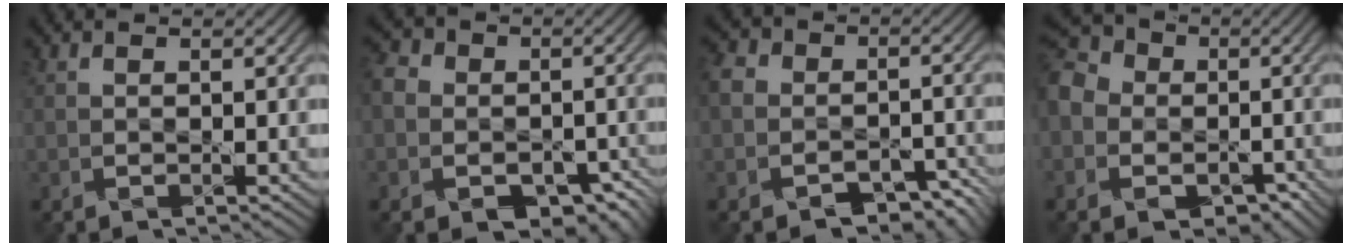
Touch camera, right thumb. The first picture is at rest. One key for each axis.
{"total": 11.1, "fx": -4.3, "fy": 9.4, "fz": 4.0, "tx": -0.108, "ty": -0.032, "tz": -0.079}
{"total": 8.3, "fx": -4.5, "fy": 6.4, "fz": 3.0, "tx": -0.061, "ty": -0.015, "tz": -0.078}
{"total": 11.6, "fx": -3.2, "fy": 9.9, "fz": 4.9, "tx": -0.166, "ty": -0.033, "tz": -0.072}